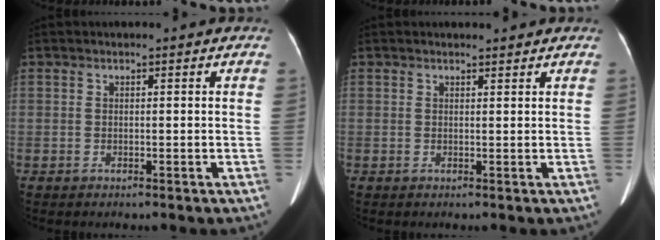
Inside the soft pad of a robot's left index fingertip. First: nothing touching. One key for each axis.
{"total": 1.3, "fx": 1.3, "fy": 0.2, "fz": 0.2, "tx": -0.008, "ty": 0.001, "tz": 0.021}